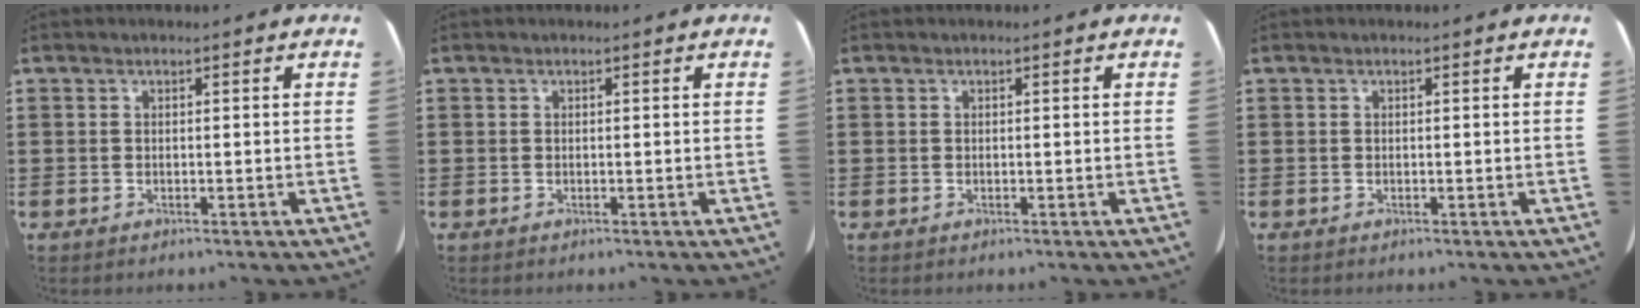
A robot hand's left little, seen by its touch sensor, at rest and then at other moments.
{"total": 0.0}
{"total": 0.0}
{"total": 0.0}